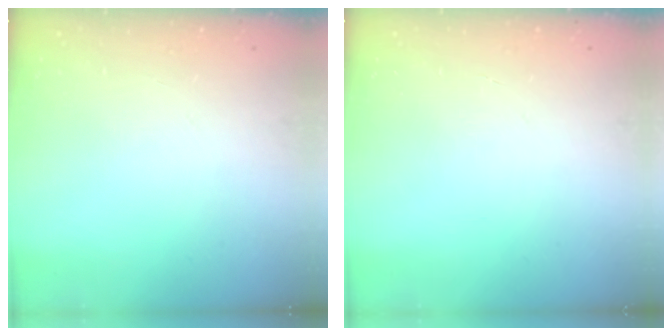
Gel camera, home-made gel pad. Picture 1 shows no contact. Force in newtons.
{"total": 0.0}